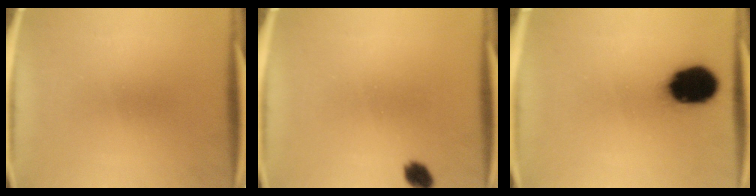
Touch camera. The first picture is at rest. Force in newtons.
{"total": 2.9}
{"total": 15.3}